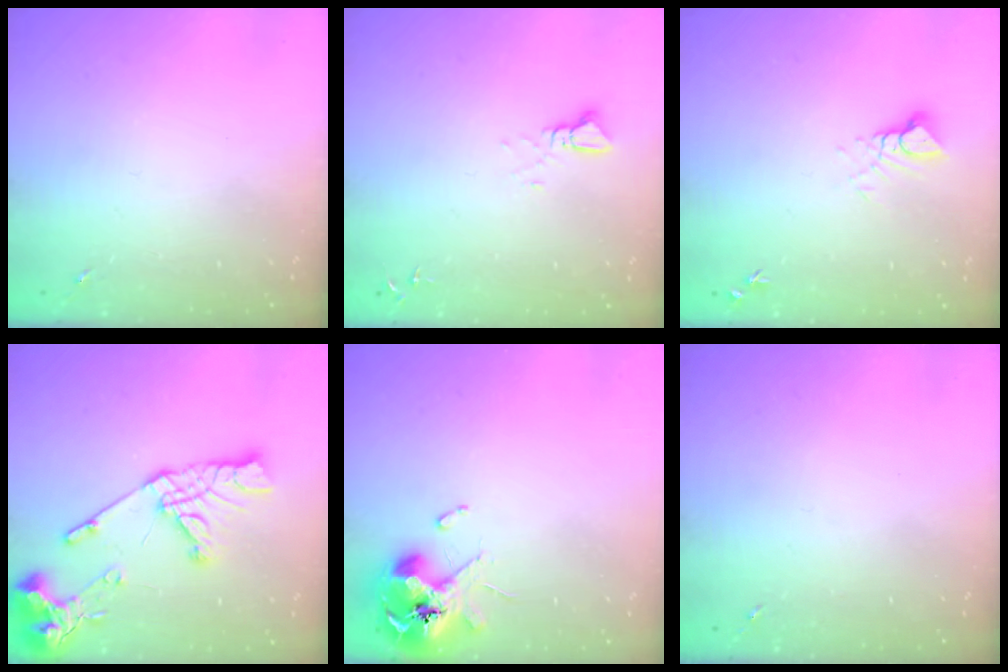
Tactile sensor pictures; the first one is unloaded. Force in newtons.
{"total": 2.3, "press": 2.3, "slide": 0.1}
{"total": 3.9, "press": 3.9, "slide": 0.3}
{"total": 21.3, "press": 21.2, "slide": 2.3}
{"total": 14.3, "press": 14.2, "slide": 1.4}
{"total": 0.0}